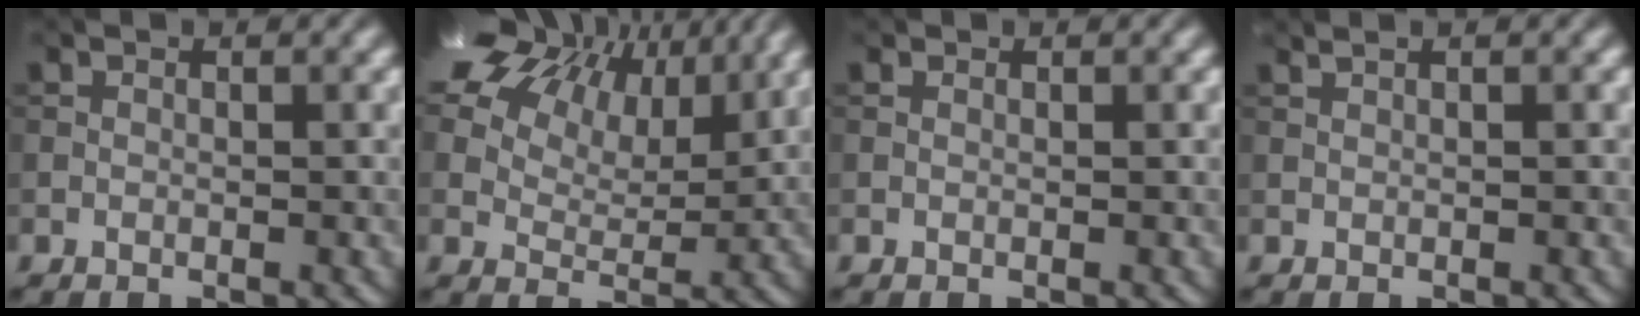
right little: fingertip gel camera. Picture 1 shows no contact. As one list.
[{"total": 13.3, "force": [8.0, 7.8, 7.2], "torque": [-0.167, 0.026, 0.159]}, {"total": 0.8, "force": [-0.1, -0.5, -0.6], "torque": [0.002, -0.016, 0.010]}, {"total": 1.8, "force": [1.2, 0.7, 1.1], "torque": [-0.019, 0.013, 0.019]}]